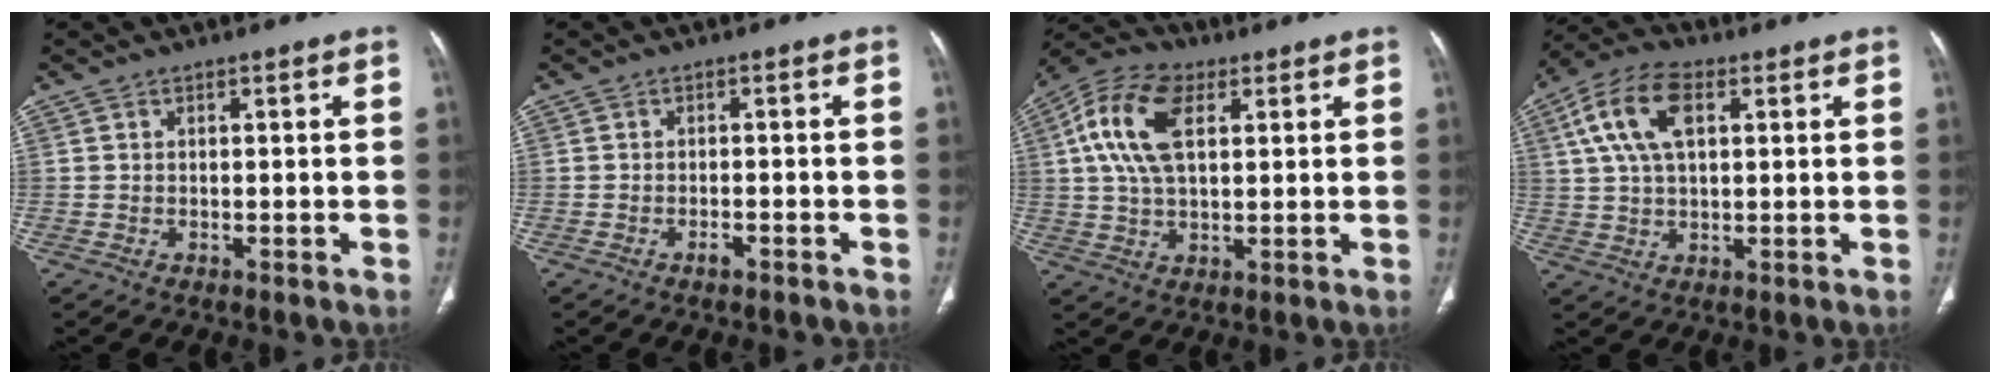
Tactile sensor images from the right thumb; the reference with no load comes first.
{"total": 1.3, "force": [-1.0, 0.3, 0.8], "torque": [-0.017, 0.008, -0.017]}
{"total": 13.1, "force": [3.7, 7.3, 10.3], "torque": [-0.206, 0.012, 0.065]}
{"total": 11.6, "force": [3.7, 6.2, 9.1], "torque": [-0.182, 0.014, 0.065]}